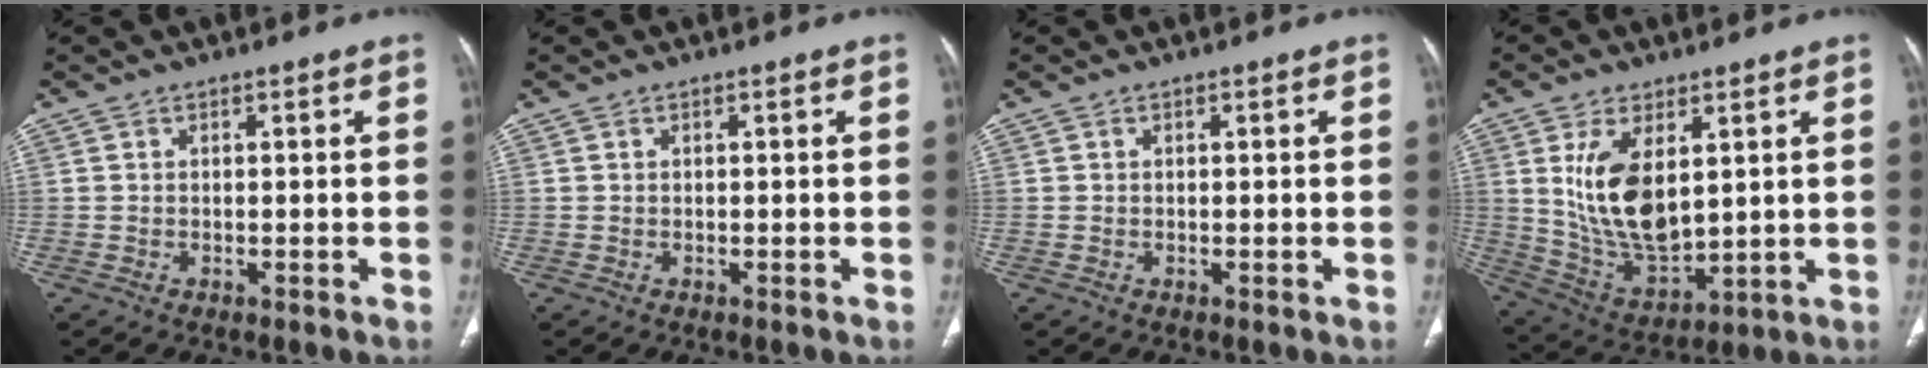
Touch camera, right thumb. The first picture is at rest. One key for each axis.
{"total": 0.0}
{"total": 0.0}
{"total": 13.8, "fx": 3.6, "fy": 7.2, "fz": 11.3, "tx": -0.196, "ty": -0.025, "tz": 0.087}